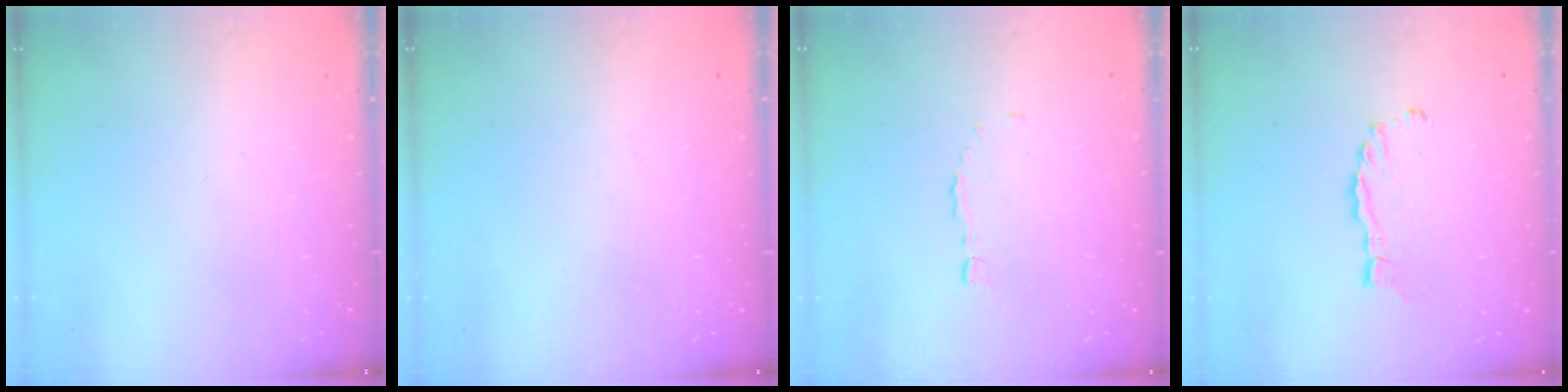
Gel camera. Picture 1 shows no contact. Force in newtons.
{"total": 0.0}
{"total": 3.3, "press": 3.2, "slide": 0.3}
{"total": 2.7, "press": 2.7, "slide": 0.2}